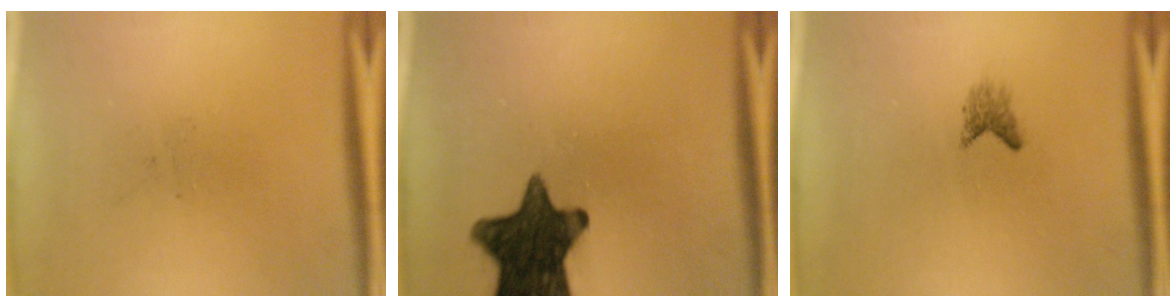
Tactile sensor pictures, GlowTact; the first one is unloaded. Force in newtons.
{"total": 14.3}
{"total": 1.4}